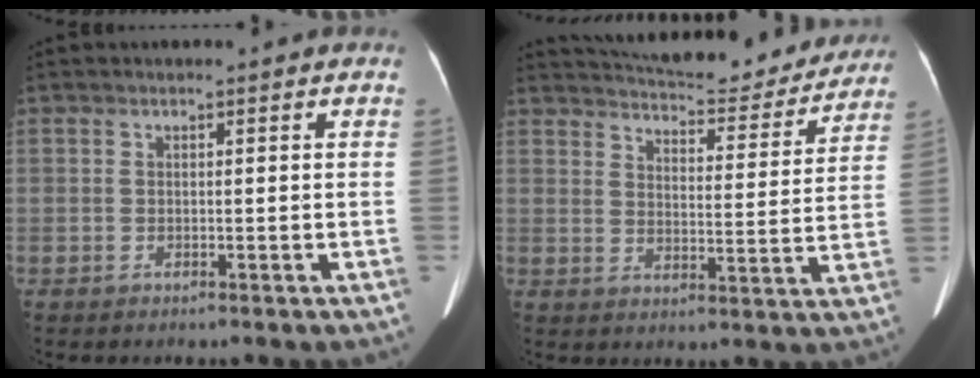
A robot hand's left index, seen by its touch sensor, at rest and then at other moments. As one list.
[{"total": 19.8, "force": [18.4, 4.2, 6.0], "torque": [-0.085, -0.013, 0.234]}]